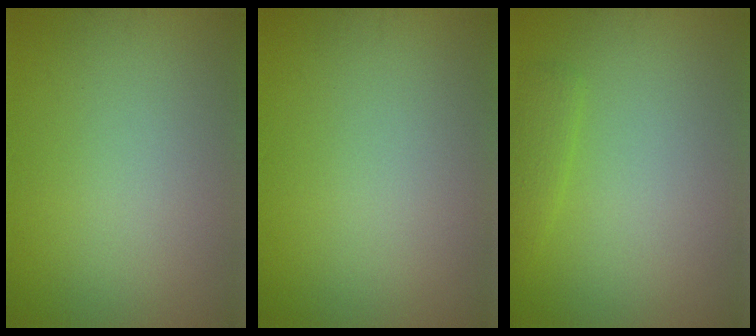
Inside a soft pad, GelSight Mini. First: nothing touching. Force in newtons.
{"total": 0.0}
{"total": 1.4, "press": 1.4, "slide": 0.1}